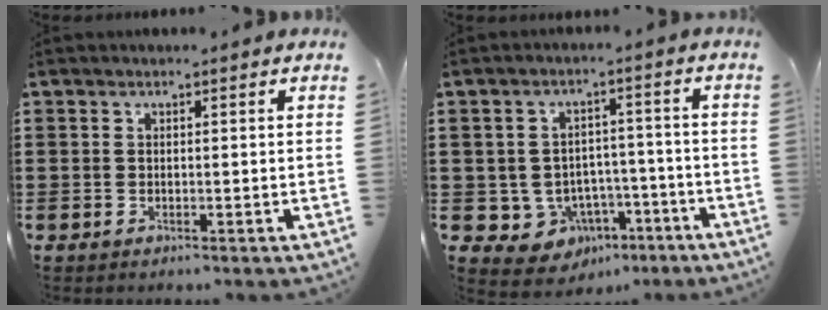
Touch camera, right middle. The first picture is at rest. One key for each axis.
{"total": 4.9, "fx": -2.5, "fy": 4.1, "fz": 1.1, "tx": -0.035, "ty": 0.014, "tz": -0.043}